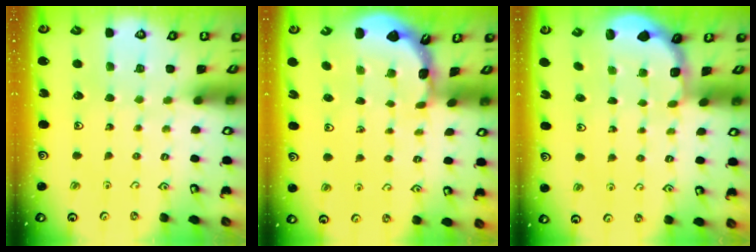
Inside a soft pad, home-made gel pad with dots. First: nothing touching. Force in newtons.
{"total": 1.6, "press": 1.6, "slide": 0.1}
{"total": 1.9, "press": 1.8, "slide": 0.7}